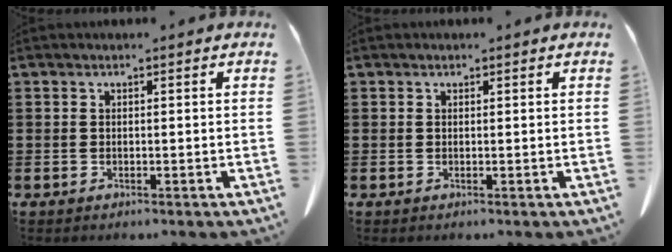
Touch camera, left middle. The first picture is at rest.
{"total": 0.0}